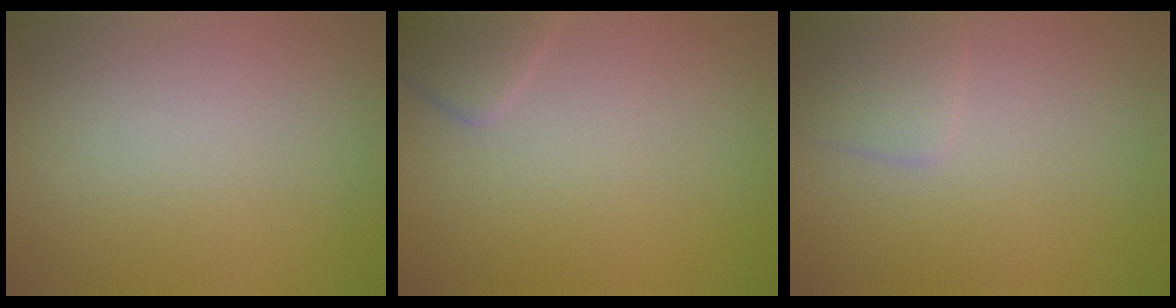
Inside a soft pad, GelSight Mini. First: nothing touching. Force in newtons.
{"total": 2.3, "press": 2.3, "slide": 0.2}
{"total": 1.8, "press": 1.8, "slide": 0.0}